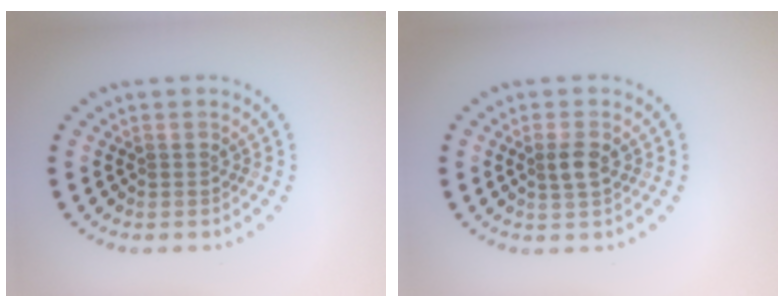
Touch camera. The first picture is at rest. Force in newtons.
{"total": 1.8, "press": 1.7, "slide": 0.6}